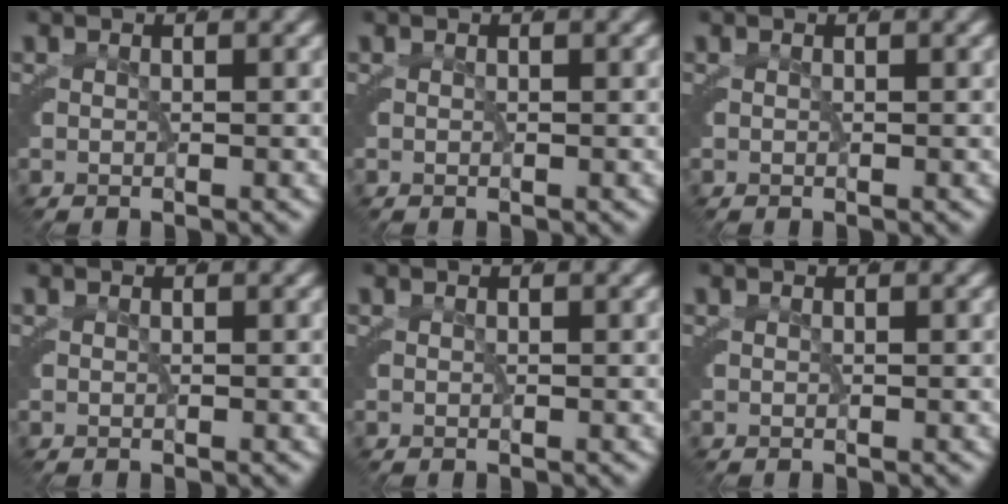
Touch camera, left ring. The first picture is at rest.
{"total": 0.0}
{"total": 0.0}
{"total": 0.0}
{"total": 0.0}
{"total": 0.0}